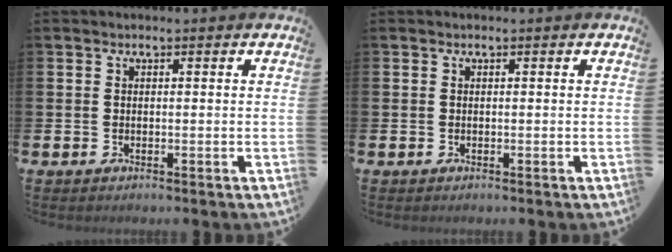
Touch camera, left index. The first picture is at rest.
{"total": 0.0}